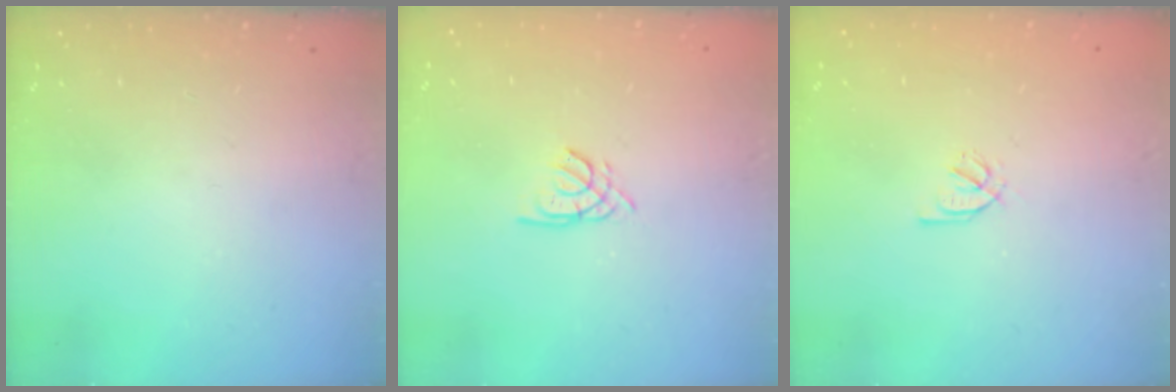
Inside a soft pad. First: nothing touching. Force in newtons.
{"total": 1.6, "press": 1.5, "slide": 0.4}
{"total": 2.1, "press": 1.9, "slide": 0.8}